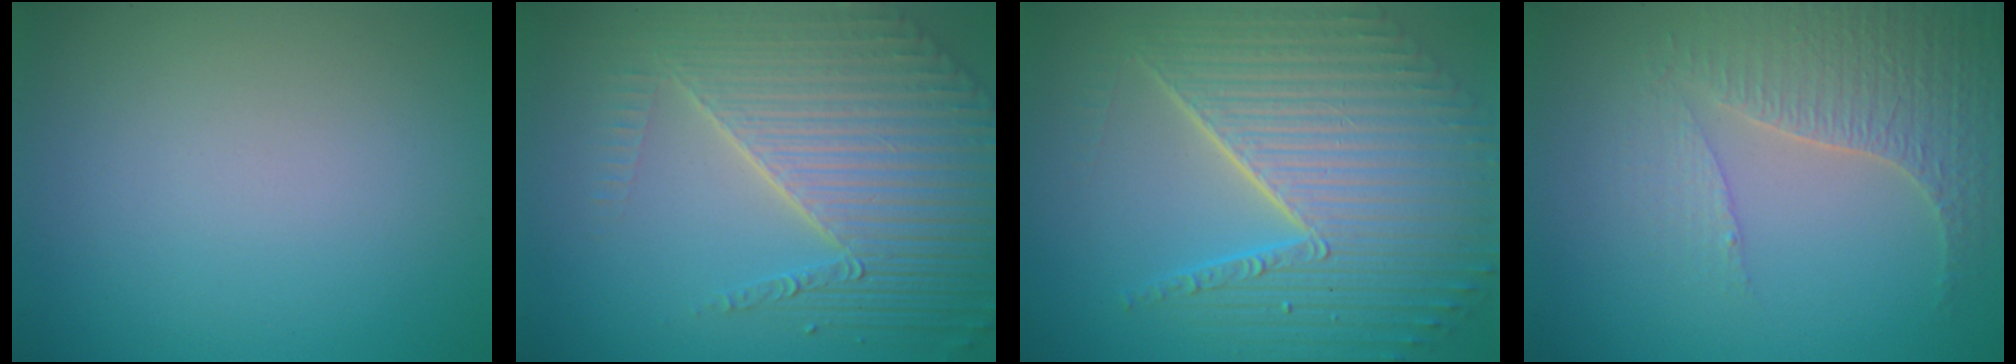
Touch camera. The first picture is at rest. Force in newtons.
{"total": 7.8, "press": 5.6, "slide": 5.4}
{"total": 10.6, "press": 6.8, "slide": 8.1}
{"total": 3.4, "press": 3.4, "slide": 0.5}